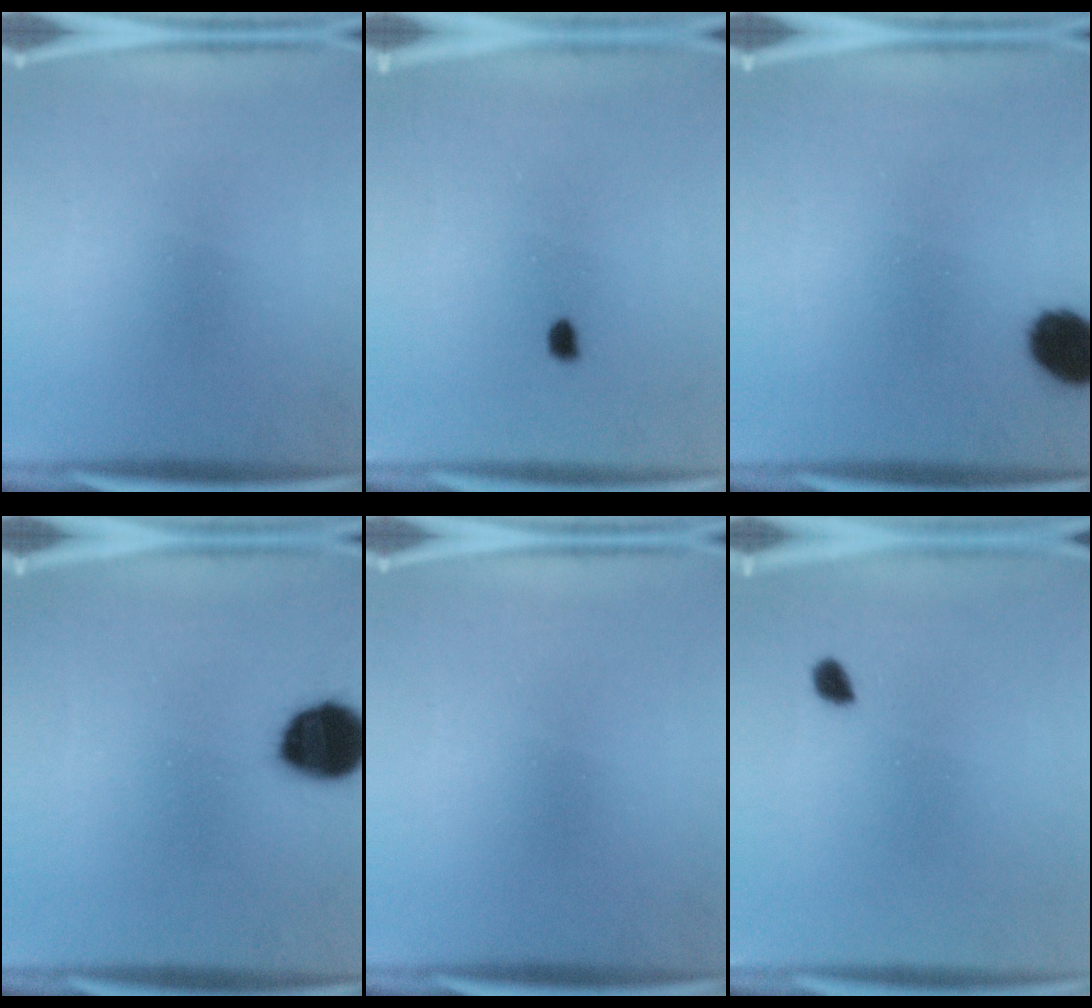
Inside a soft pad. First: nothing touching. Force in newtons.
{"total": 0.8}
{"total": 8.9}
{"total": 14.2}
{"total": 0.0}
{"total": 1.7}